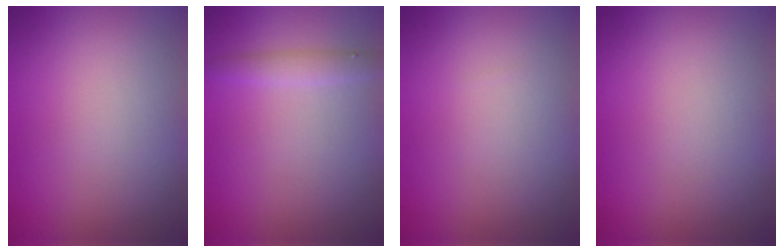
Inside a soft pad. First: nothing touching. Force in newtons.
{"total": 1.6, "press": 1.6, "slide": 0.0}
{"total": 0.0}
{"total": 0.0}